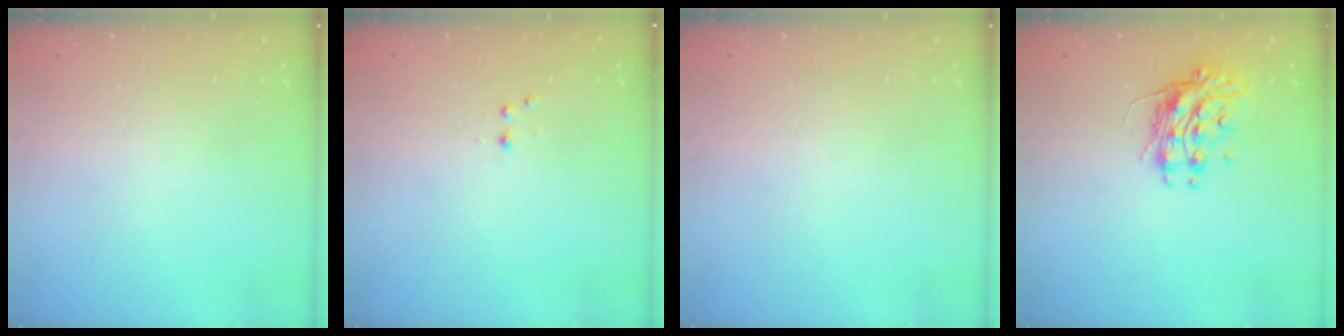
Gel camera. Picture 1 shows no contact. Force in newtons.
{"total": 2.3, "press": 2.1, "slide": 0.9}
{"total": 0.0}
{"total": 10.3, "press": 10.3, "slide": 0.3}